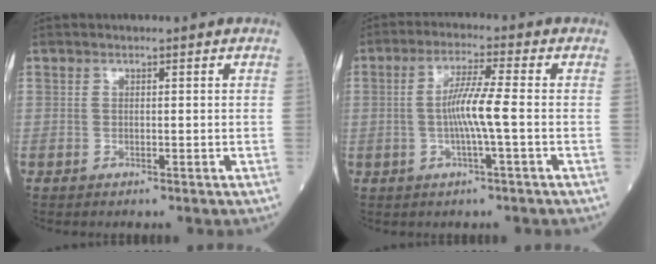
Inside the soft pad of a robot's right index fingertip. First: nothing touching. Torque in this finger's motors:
{"motor_torque": [1.33, -0.15, 0.66, 0.16]}